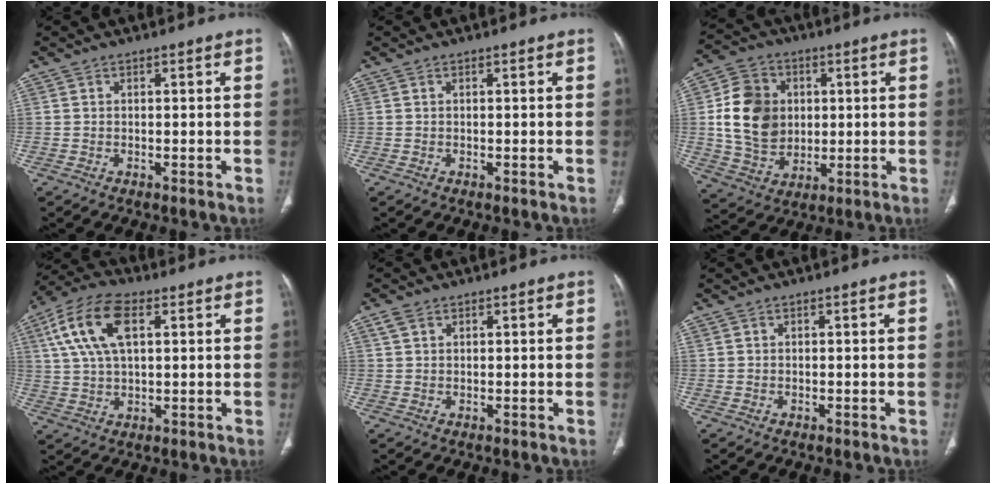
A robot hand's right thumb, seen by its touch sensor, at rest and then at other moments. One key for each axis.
{"total": 0.0}
{"total": 14.8, "fx": 1.8, "fy": 11.9, "fz": 8.5, "tx": -0.129, "ty": -0.002, "tz": 0.042}
{"total": 12.9, "fx": 4.3, "fy": 6.4, "fz": 10.2, "tx": -0.213, "ty": 0.014, "tz": 0.080}
{"total": 1.9, "fx": 1.1, "fy": 1.2, "fz": 1.0, "tx": -0.021, "ty": 0.005, "tz": 0.024}
{"total": 0.0}